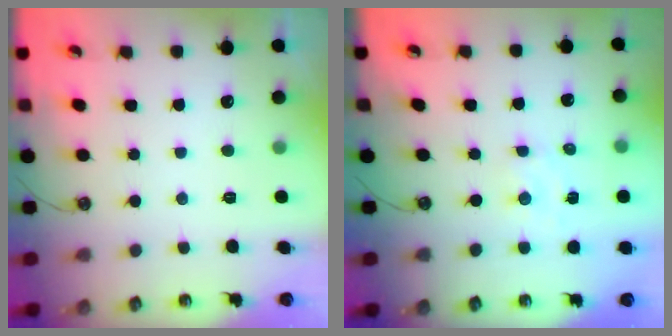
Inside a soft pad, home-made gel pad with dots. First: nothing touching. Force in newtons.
{"total": 2.3, "press": 2.3, "slide": 0.3}